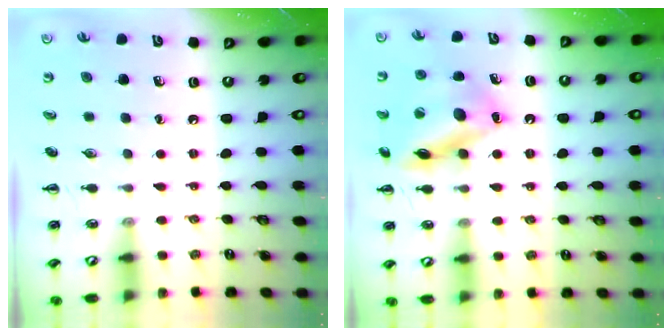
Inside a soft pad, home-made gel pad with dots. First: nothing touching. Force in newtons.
{"total": 16.7, "press": 16.6, "slide": 1.7}